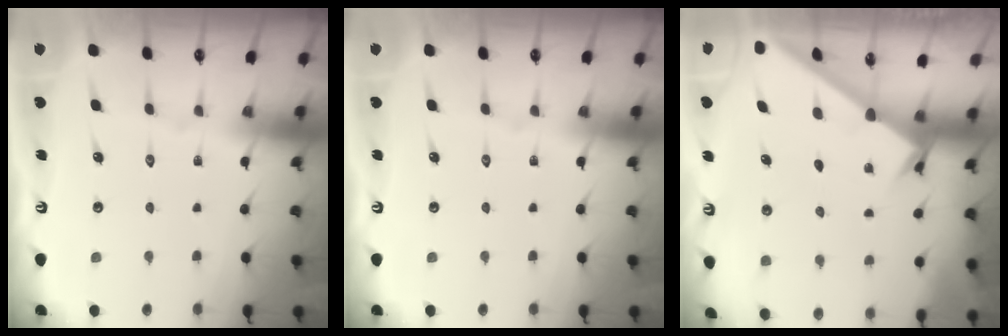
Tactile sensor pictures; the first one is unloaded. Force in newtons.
{"total": 0.0}
{"total": 1.9, "press": 1.9, "slide": 0.1}